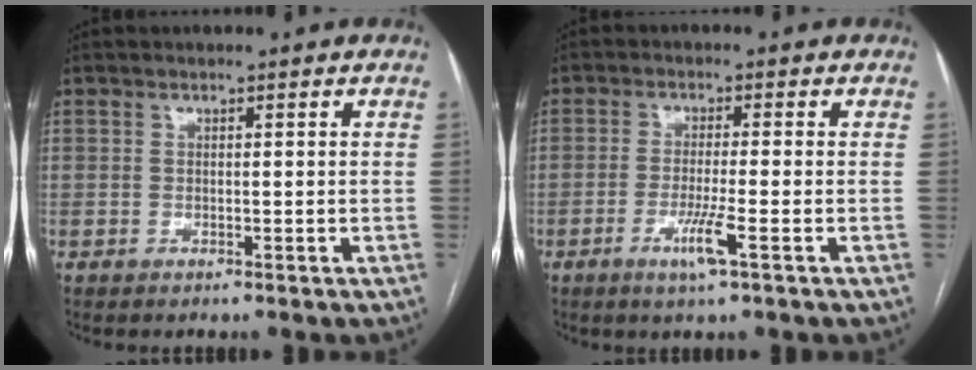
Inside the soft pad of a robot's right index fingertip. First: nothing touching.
{"total": 4.7, "force": [-2.1, -0.4, 4.1], "torque": [-0.081, -0.013, -0.041]}